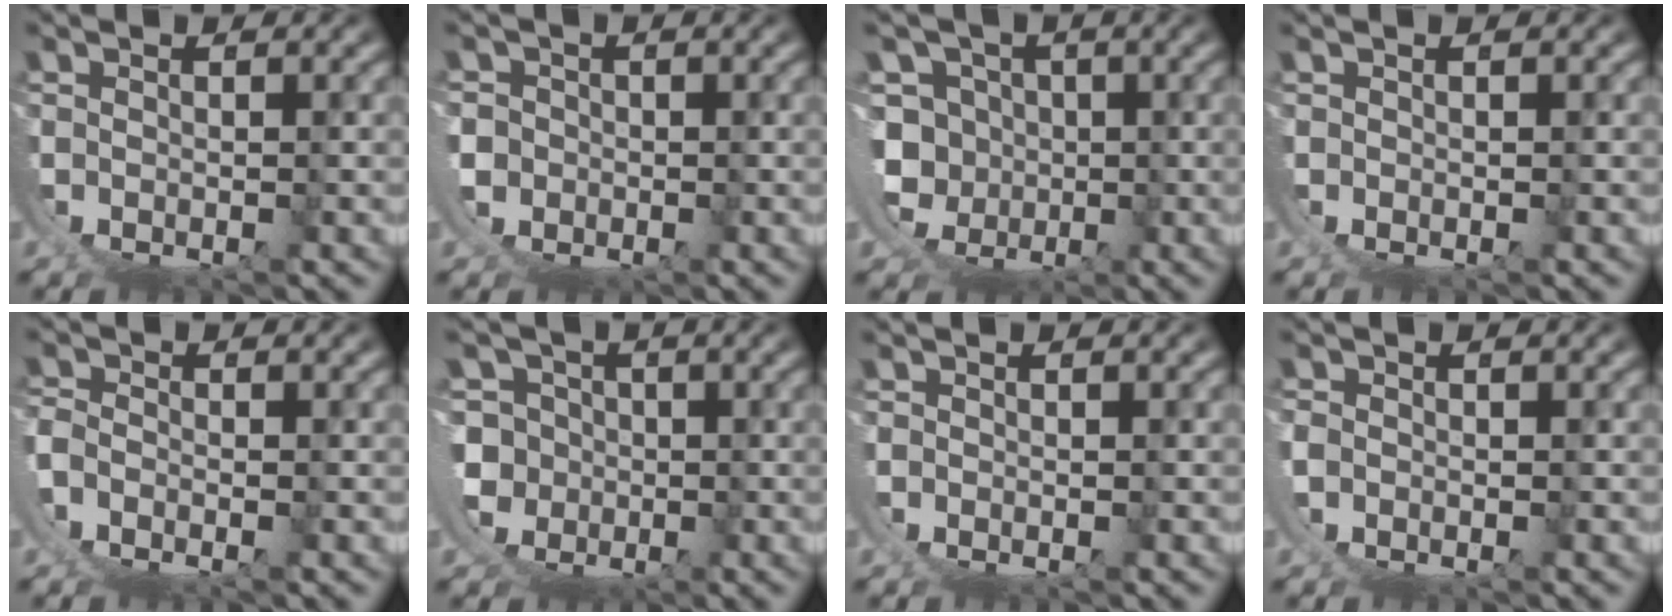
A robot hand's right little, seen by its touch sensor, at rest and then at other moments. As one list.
[{"total": 3.8, "force": [0.4, 3.7, 0.3], "torque": [-0.029, -0.020, 0.007]}, {"total": 10.5, "force": [1.1, 10.1, 2.7], "torque": [-0.112, -0.044, 0.012]}, {"total": 0.0}, {"total": 3.9, "force": [0.1, 3.3, 2.0], "torque": [-0.064, -0.015, 0.003]}, {"total": 13.0, "force": [-0.1, 12.7, 2.6], "torque": [-0.140, -0.069, 0.001]}, {"total": 0.6, "force": [0.0, 0.6, -0.2], "torque": [0.001, -0.001, -0.002]}, {"total": 1.8, "force": [0.2, 1.8, 0.2], "torque": [-0.022, -0.005, 0.002]}]